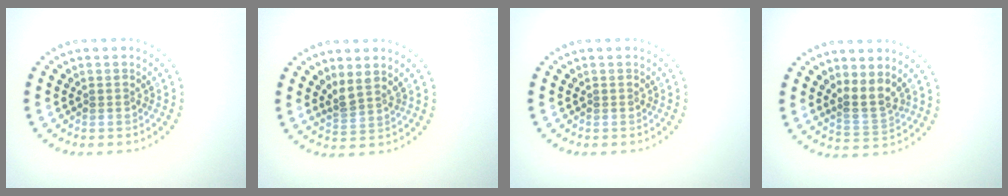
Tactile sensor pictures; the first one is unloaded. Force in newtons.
{"total": 2.1, "press": 1.5, "slide": 1.4}
{"total": 0.0}
{"total": 2.6, "press": 2.0, "slide": 1.6}